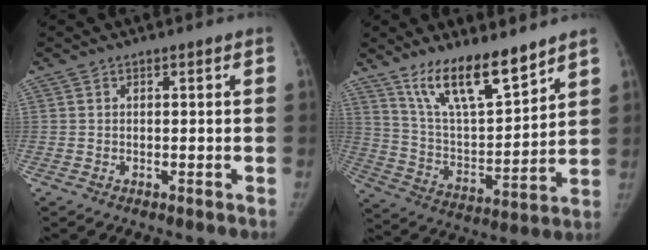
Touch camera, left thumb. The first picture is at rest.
{"total": 16.3, "force": [12.0, 4.8, 9.8], "torque": [-0.139, -0.073, 0.226]}